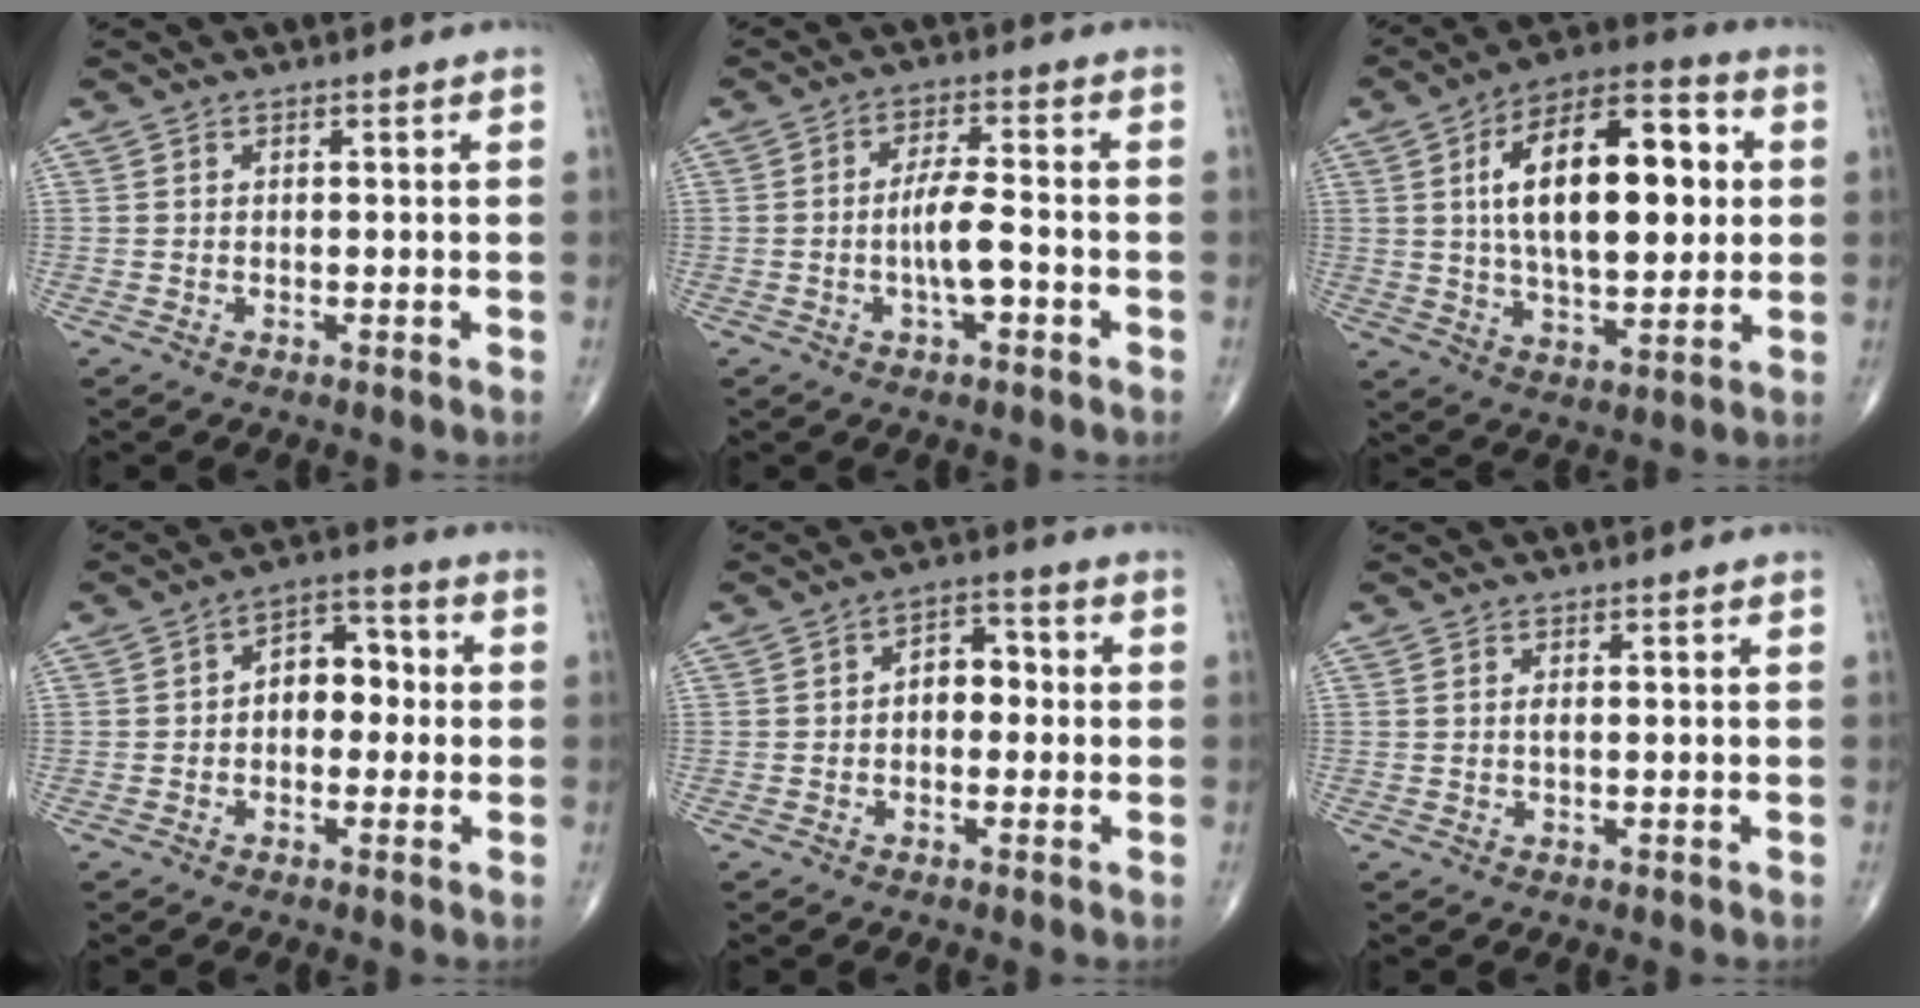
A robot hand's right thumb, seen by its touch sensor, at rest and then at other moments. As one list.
[{"total": 6.3, "force": [-1.7, 1.9, 5.7], "torque": [-0.106, 0.016, -0.032]}, {"total": 22.7, "force": [3.7, 10.9, 19.5], "torque": [-0.291, 0.009, 0.054]}, {"total": 7.9, "force": [-0.1, 5.3, 5.8], "torque": [-0.054, 0.030, -0.012]}, {"total": 5.8, "force": [-0.1, 3.9, 4.3], "torque": [-0.041, 0.022, -0.012]}, {"total": 0.6, "force": [0.1, 0.1, 0.5], "torque": [-0.015, -0.001, 0.001]}]